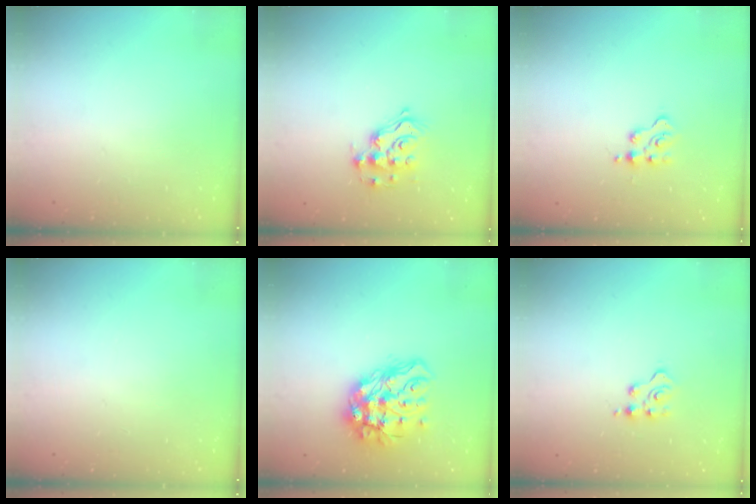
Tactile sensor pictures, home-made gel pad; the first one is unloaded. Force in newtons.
{"total": 12.3, "press": 12.3, "slide": 0.9}
{"total": 3.2, "press": 3.2, "slide": 0.4}
{"total": 0.0}
{"total": 16.2, "press": 16.1, "slide": 1.5}
{"total": 3.4, "press": 3.4, "slide": 0.5}